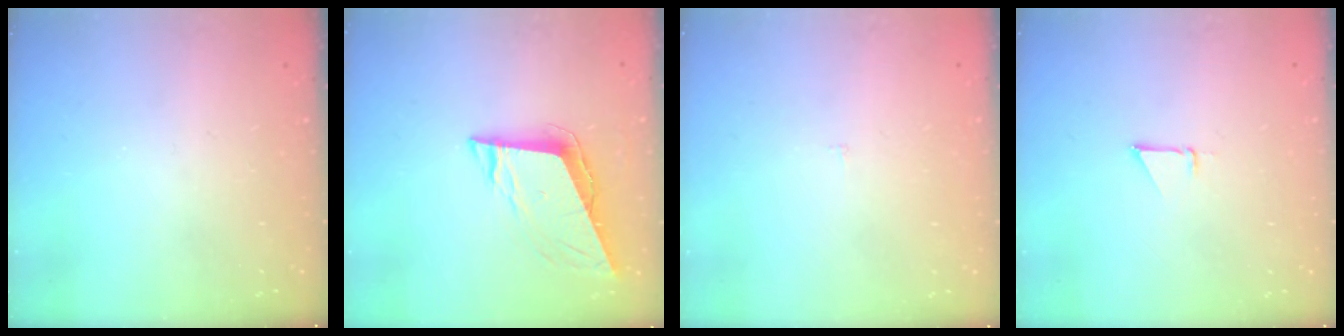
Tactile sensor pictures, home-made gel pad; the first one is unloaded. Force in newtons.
{"total": 9.1, "press": 8.5, "slide": 3.1}
{"total": 1.8, "press": 1.8, "slide": 0.1}
{"total": 1.9, "press": 1.9, "slide": 0.0}